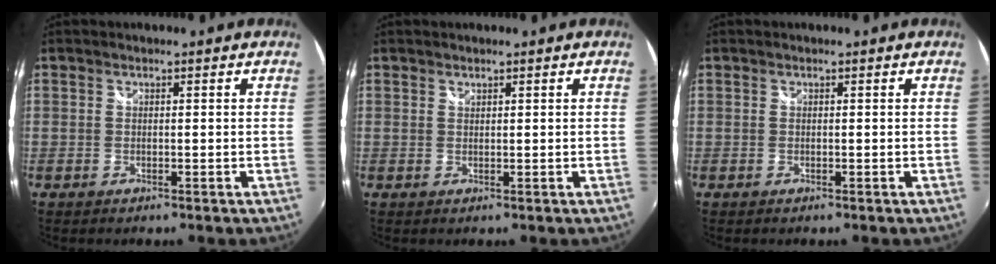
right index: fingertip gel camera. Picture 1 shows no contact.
{"total": 0.5, "force": [0.5, 0.1, 0.0], "torque": [0.001, 0.001, 0.009]}
{"total": 0.0}